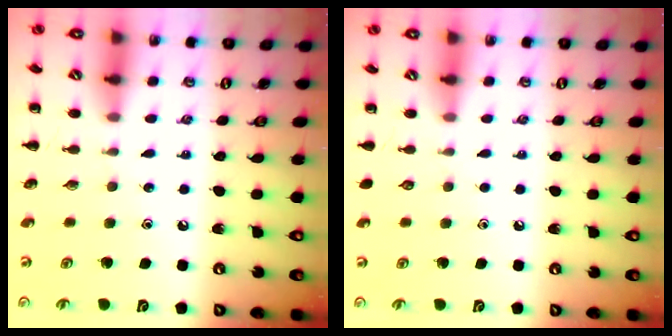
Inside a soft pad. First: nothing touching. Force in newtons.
{"total": 0.0}